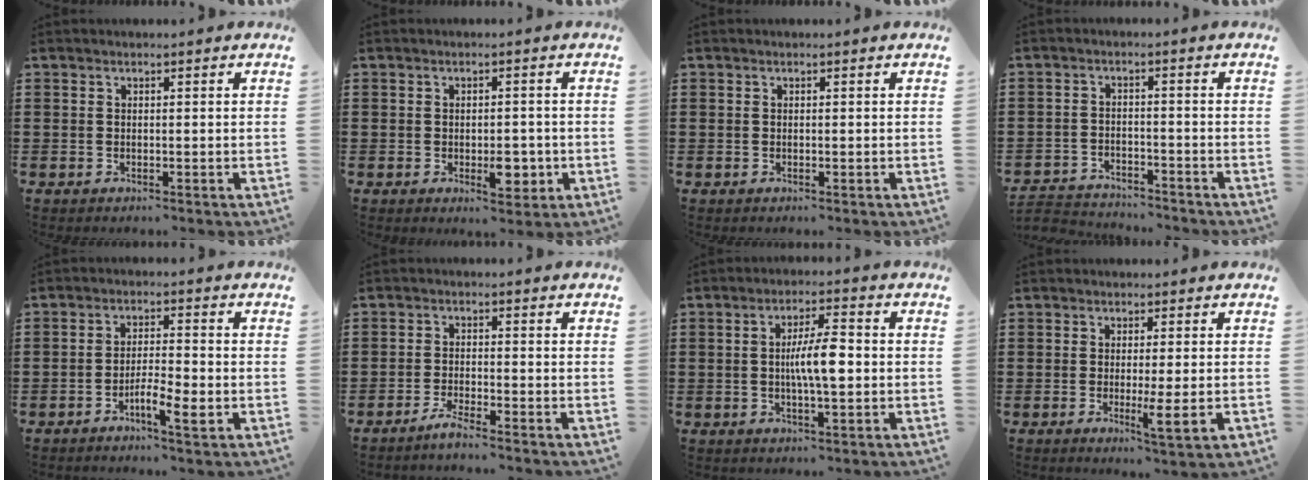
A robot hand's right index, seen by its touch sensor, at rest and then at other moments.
{"total": 5.2, "force": [-1.4, 2.5, 4.4], "torque": [-0.062, 0.005, -0.023]}
{"total": 0.0}
{"total": 3.5, "force": [-3.4, 0.5, 0.0], "torque": [-0.014, -0.001, -0.076]}
{"total": 5.4, "force": [-2.7, 0.9, 4.6], "torque": [-0.083, -0.003, -0.050]}
{"total": 2.4, "force": [-2.2, -0.3, 1.0], "torque": [-0.025, 0.000, -0.044]}
{"total": 6.8, "force": [-0.2, 1.5, 6.6], "torque": [-0.117, 0.005, -0.006]}
{"total": 4.5, "force": [-0.9, 0.1, 4.4], "torque": [-0.077, -0.013, -0.014]}